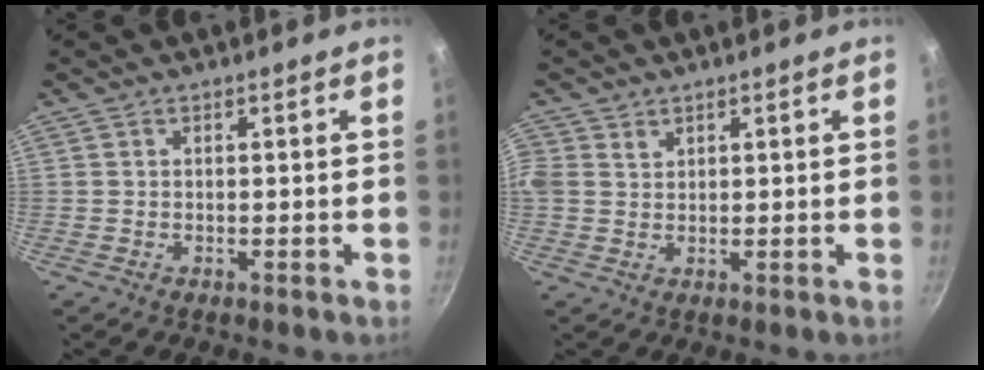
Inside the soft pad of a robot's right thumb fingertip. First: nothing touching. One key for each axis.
{"total": 4.8, "fx": 2.0, "fy": 3.8, "fz": 2.1, "tx": -0.041, "ty": 0.008, "tz": 0.041}